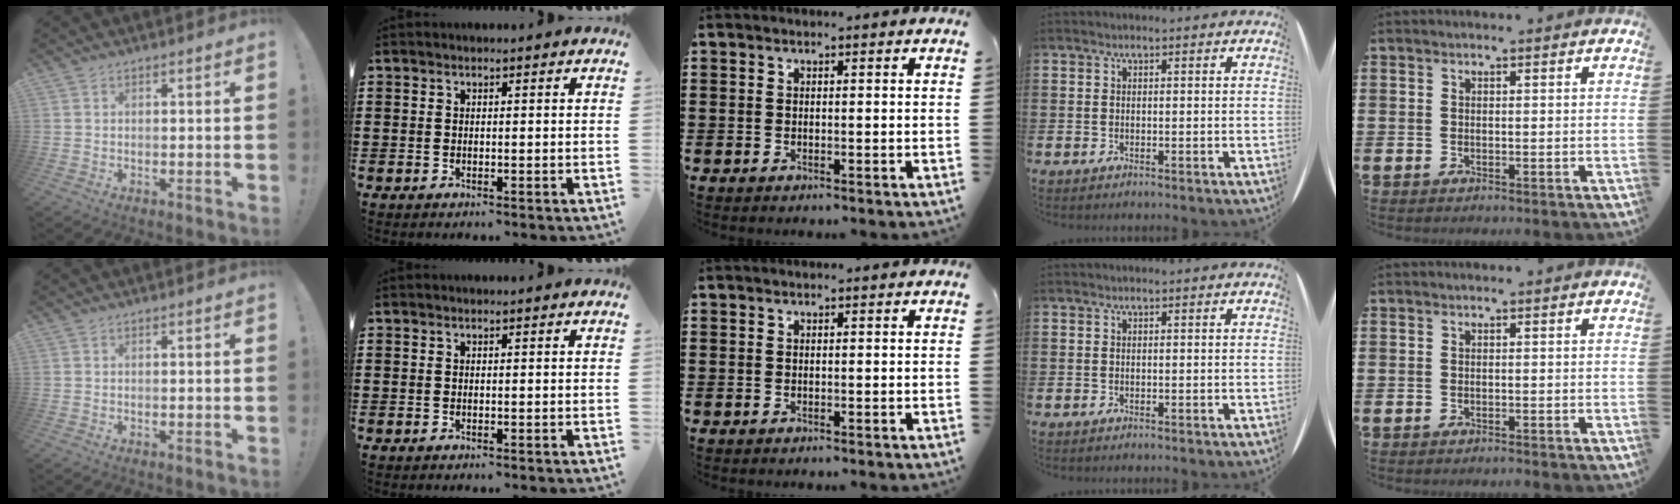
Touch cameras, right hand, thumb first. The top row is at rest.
{}